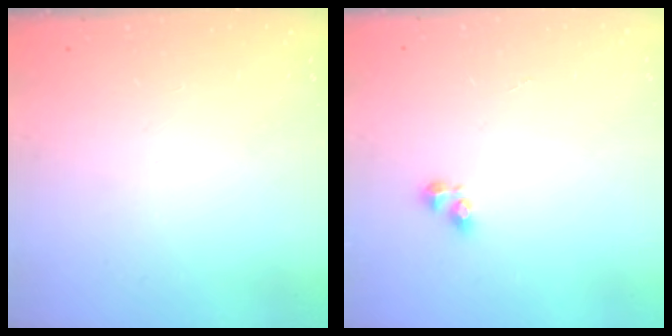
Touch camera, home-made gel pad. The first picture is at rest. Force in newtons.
{"total": 3.5, "press": 3.5, "slide": 0.4}